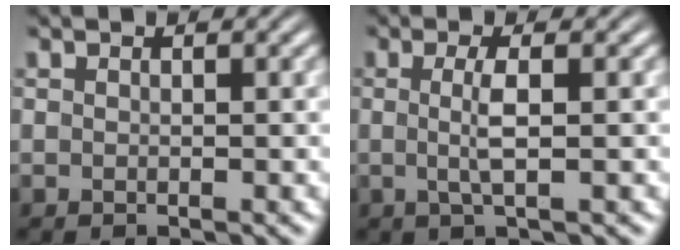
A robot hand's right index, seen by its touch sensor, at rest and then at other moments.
{"total": 2.4, "force": [-0.2, -0.1, 2.4], "torque": [-0.047, -0.004, 0.000]}